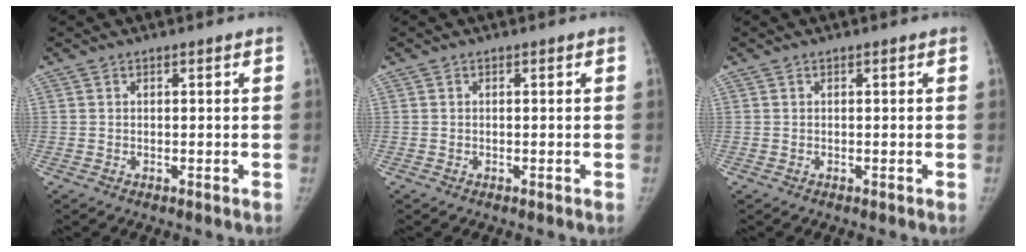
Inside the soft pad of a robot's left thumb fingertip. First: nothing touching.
{"total": 0.0}
{"total": 0.0}